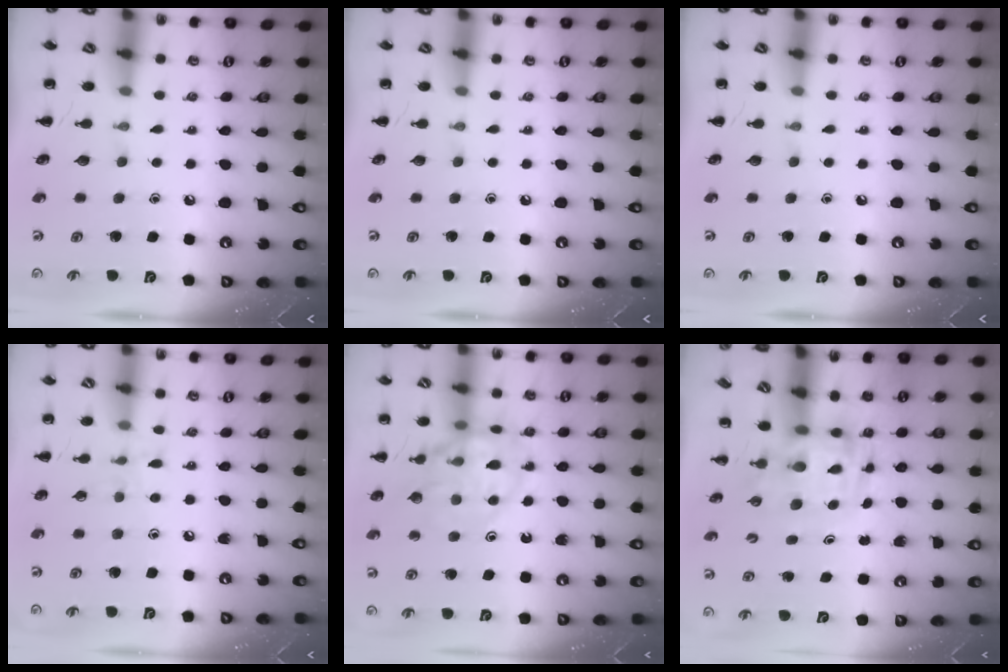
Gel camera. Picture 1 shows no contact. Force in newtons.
{"total": 0.0}
{"total": 0.0}
{"total": 6.5, "press": 6.2, "slide": 2.2}
{"total": 15.2, "press": 15.1, "slide": 2.2}
{"total": 3.5, "press": 3.5, "slide": 0.7}